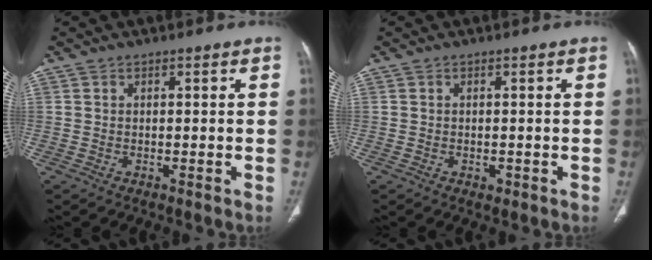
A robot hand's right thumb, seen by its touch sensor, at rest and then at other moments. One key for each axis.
{"total": 0.8, "fx": -0.4, "fy": 0.6, "fz": 0.4, "tx": -0.004, "ty": -0.001, "tz": -0.003}